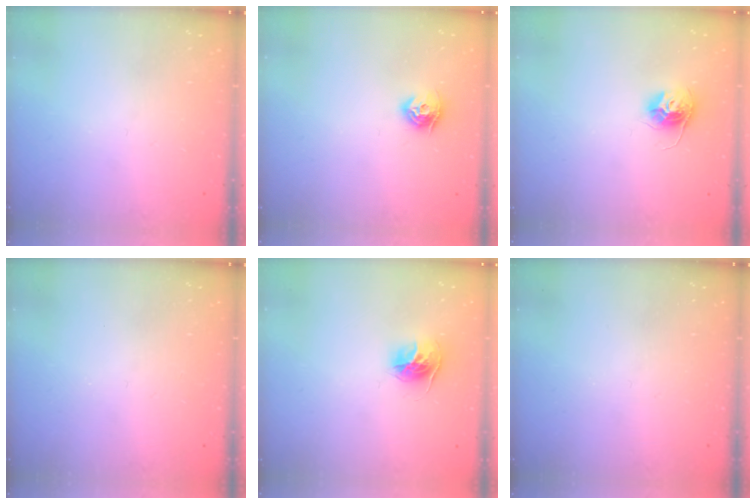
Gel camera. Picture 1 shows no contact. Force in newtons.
{"total": 7.8, "press": 7.8, "slide": 0.4}
{"total": 10.8, "press": 10.8, "slide": 0.8}
{"total": 0.0}
{"total": 11.1, "press": 11.1, "slide": 0.9}
{"total": 0.0}